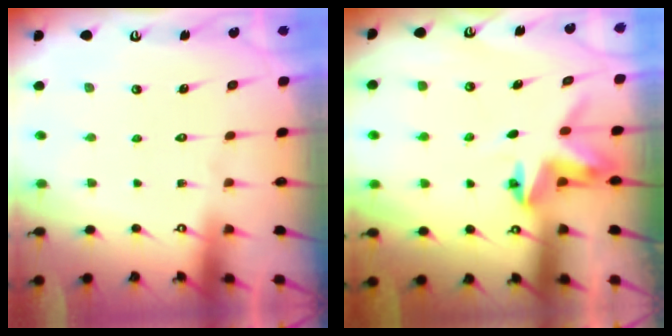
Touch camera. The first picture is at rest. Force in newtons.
{"total": 3.9, "press": 3.9, "slide": 0.4}